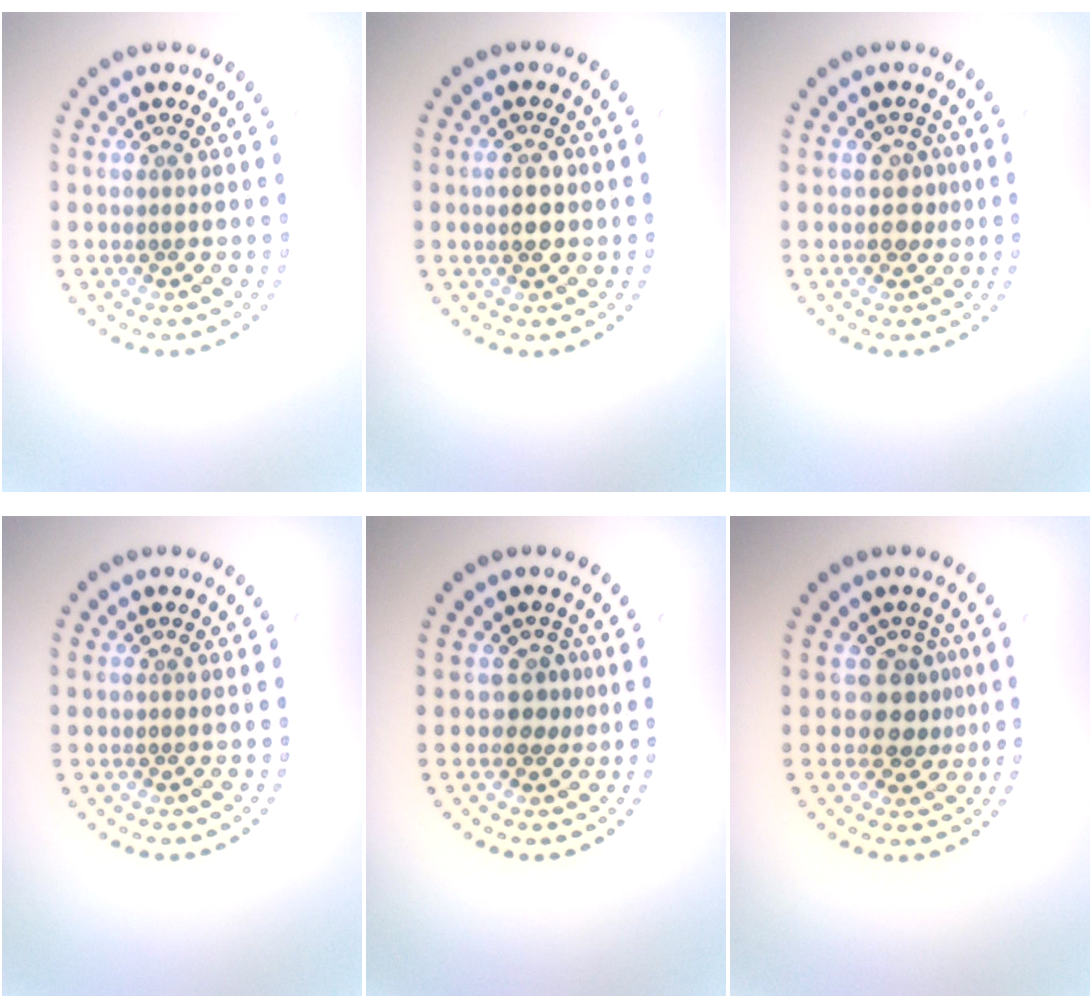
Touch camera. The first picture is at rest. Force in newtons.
{"total": 2.8, "press": 2.8, "slide": 0.1}
{"total": 1.5, "press": 1.3, "slide": 0.7}
{"total": 0.0}
{"total": 1.9, "press": 1.4, "slide": 1.3}
{"total": 2.8, "press": 2.1, "slide": 1.9}